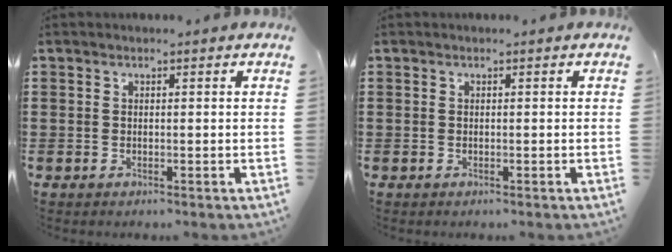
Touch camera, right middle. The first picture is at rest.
{"total": 0.0}